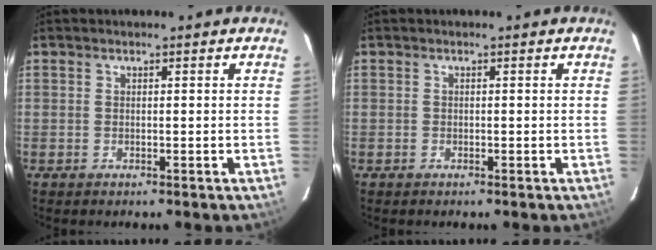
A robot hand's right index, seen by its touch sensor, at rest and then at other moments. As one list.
[{"total": 0.0}]